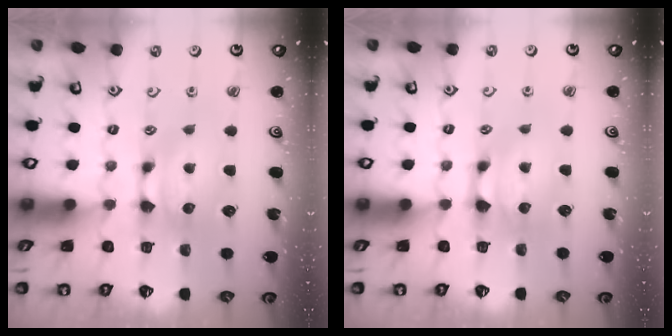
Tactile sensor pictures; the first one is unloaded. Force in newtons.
{"total": 0.8, "press": 0.2, "slide": 0.7}